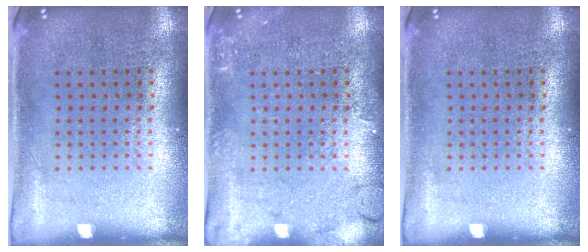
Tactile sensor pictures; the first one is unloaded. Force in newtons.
{"total": 2.0, "press": 2.0, "slide": 0.4}
{"total": 0.0}